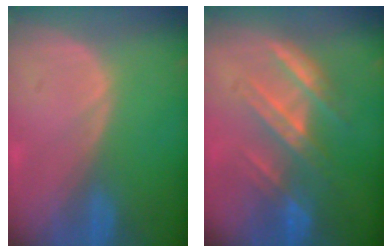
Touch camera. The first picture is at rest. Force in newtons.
{"total": 7.1, "press": 6.7, "slide": 2.5}